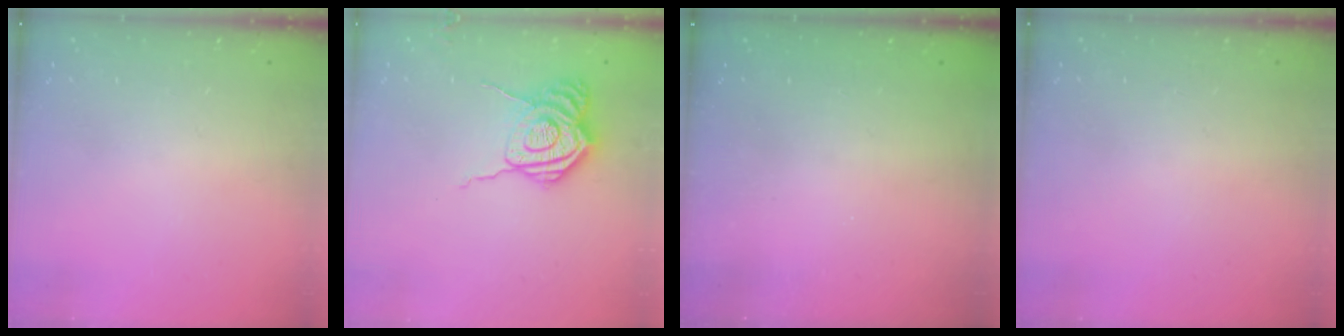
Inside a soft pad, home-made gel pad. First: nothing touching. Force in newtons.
{"total": 10.8, "press": 10.8, "slide": 0.9}
{"total": 2.3, "press": 2.2, "slide": 0.8}
{"total": 0.0}